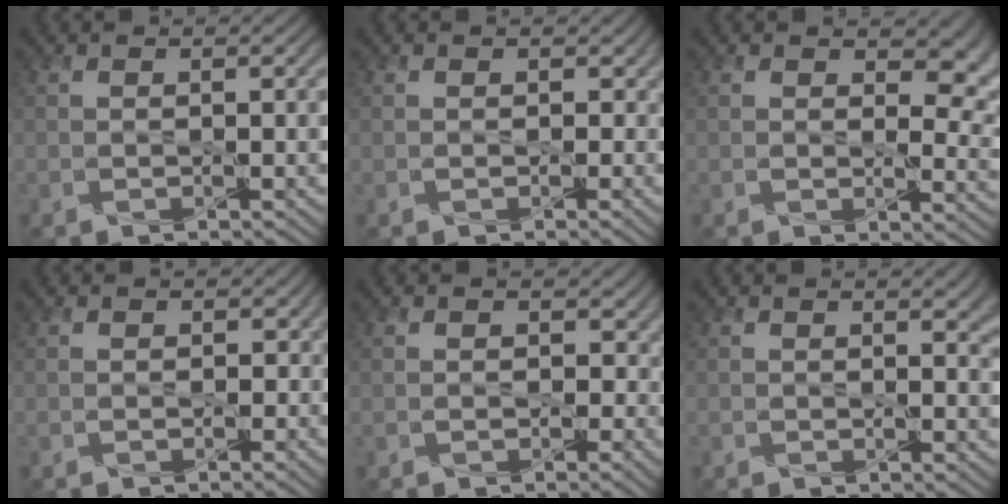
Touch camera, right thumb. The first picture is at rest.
{"total": 1.7, "force": [0.1, 1.6, 0.6], "torque": [-0.016, -0.003, -0.002]}
{"total": 5.8, "force": [2.5, 3.2, 4.1], "torque": [-0.062, -0.009, 0.035]}
{"total": 1.2, "force": [0.0, 1.2, 0.2], "torque": [-0.007, -0.001, -0.005]}
{"total": 4.2, "force": [0.0, 3.4, 2.5], "torque": [-0.039, -0.010, -0.003]}
{"total": 2.0, "force": [1.1, 0.8, 1.4], "torque": [-0.020, -0.003, 0.019]}